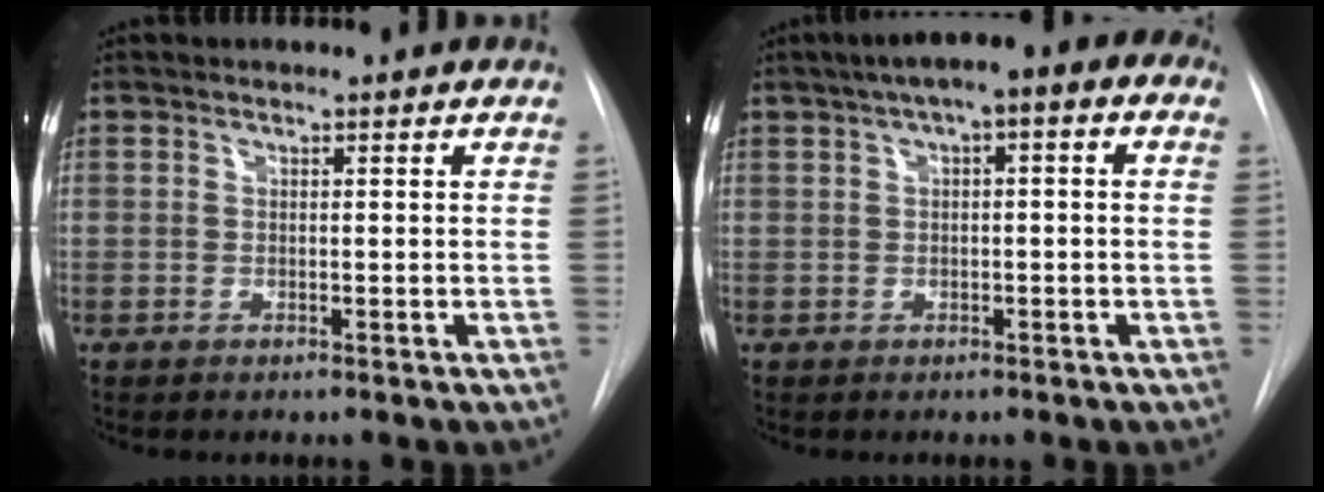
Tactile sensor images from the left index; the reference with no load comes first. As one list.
[{"total": 8.1, "force": [3.5, 2.5, 6.9], "torque": [-0.099, 0.043, 0.040]}]